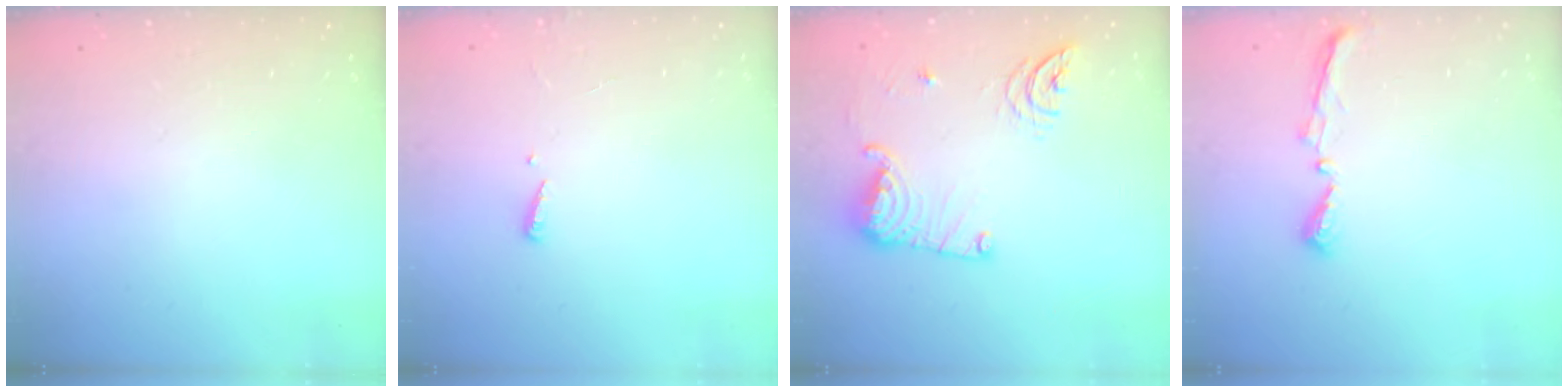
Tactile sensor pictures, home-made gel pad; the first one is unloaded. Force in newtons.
{"total": 2.4, "press": 2.4, "slide": 0.2}
{"total": 14.3, "press": 14.2, "slide": 1.4}
{"total": 5.5, "press": 5.5, "slide": 0.5}